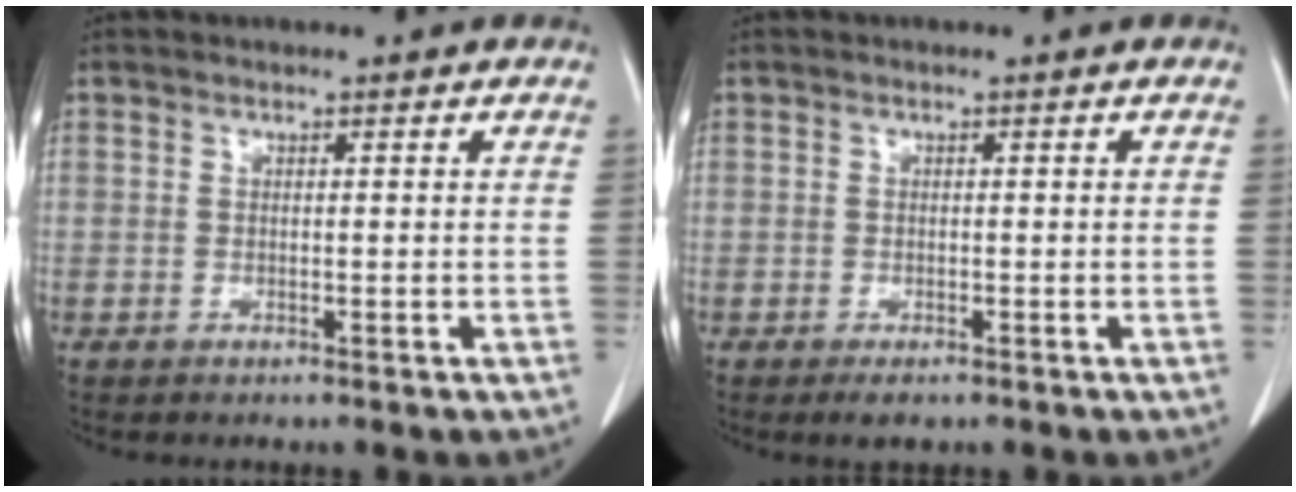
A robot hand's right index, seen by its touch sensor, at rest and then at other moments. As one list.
[{"total": 1.9, "force": [-1.2, 0.9, 1.1], "torque": [-0.019, -0.002, -0.013]}]